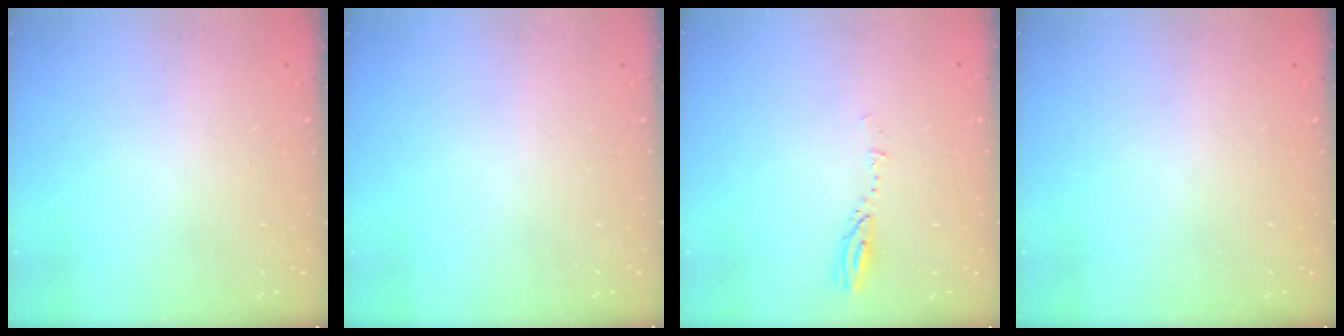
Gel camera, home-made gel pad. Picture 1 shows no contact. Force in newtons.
{"total": 0.0}
{"total": 3.2, "press": 3.2, "slide": 0.3}
{"total": 0.0}